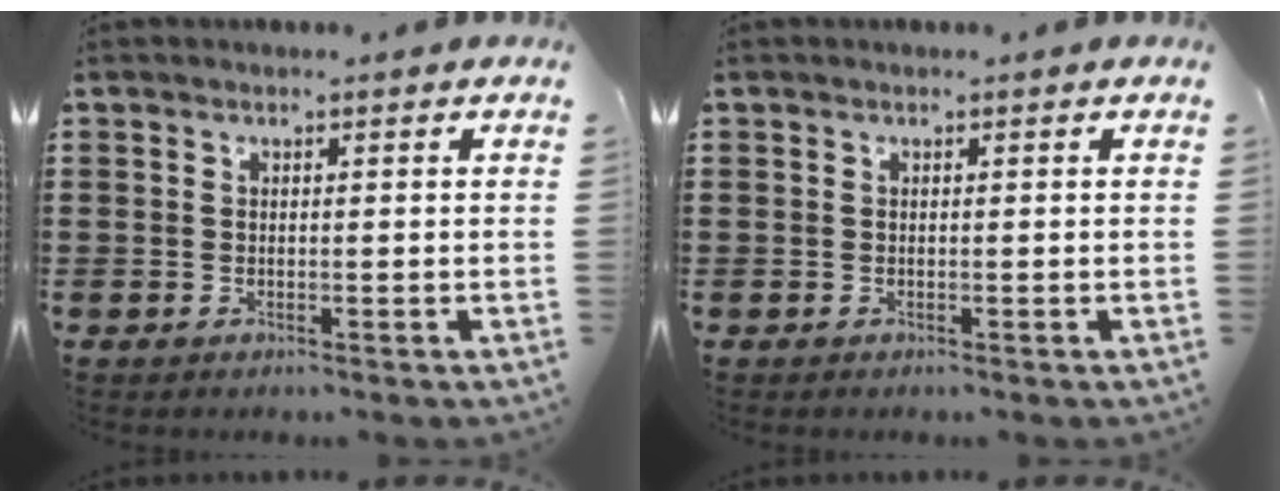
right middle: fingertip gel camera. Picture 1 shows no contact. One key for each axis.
{"total": 0.0}